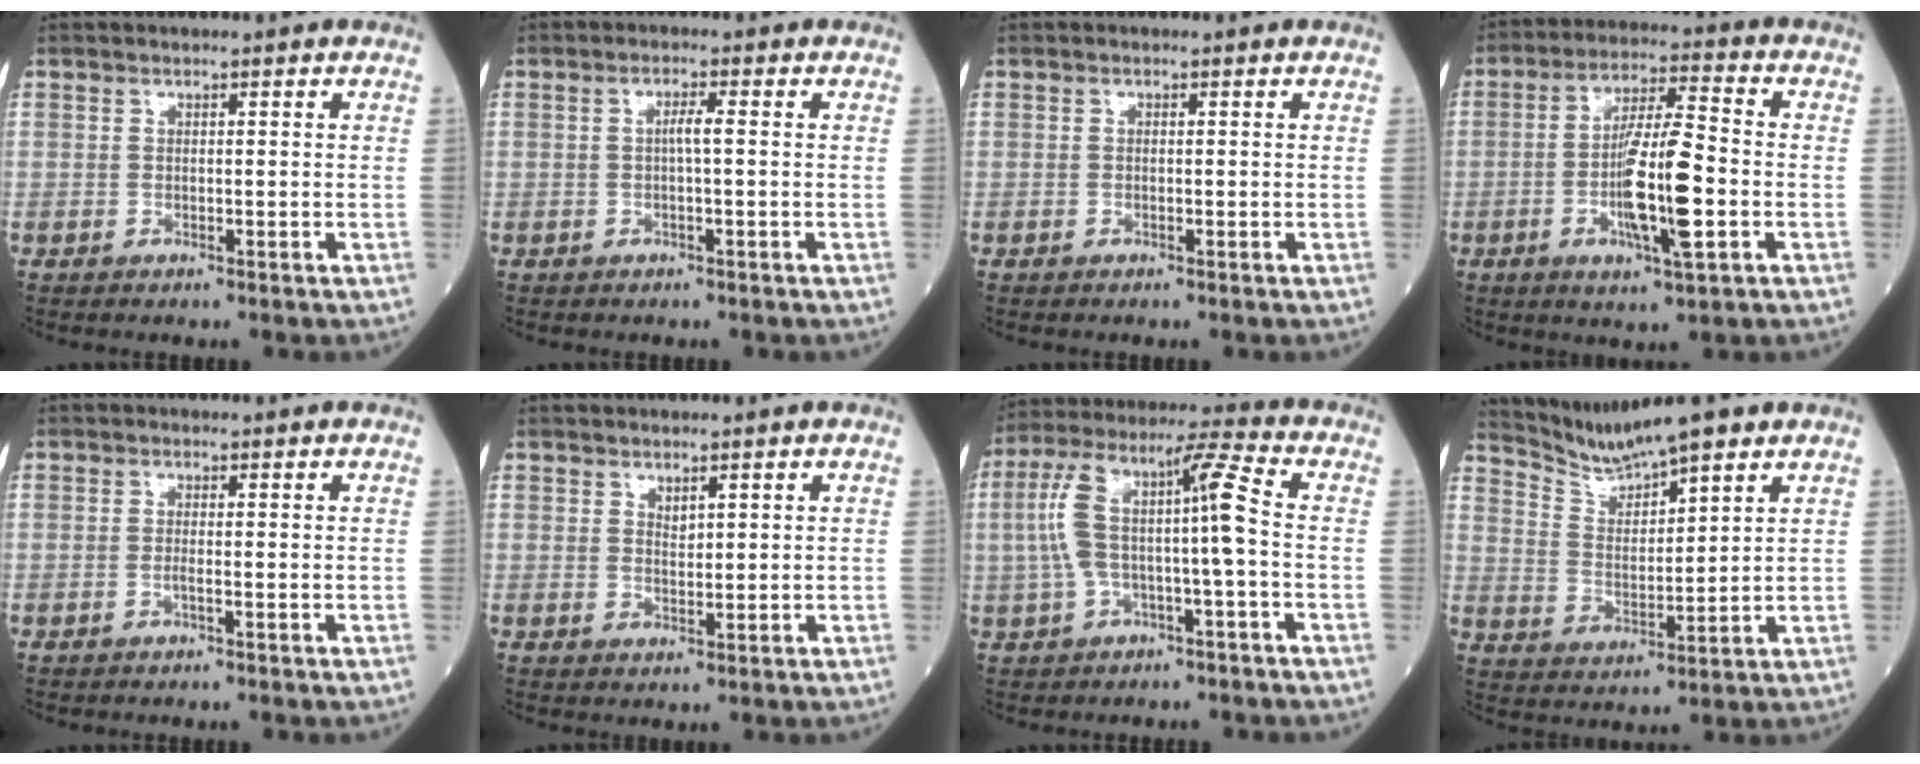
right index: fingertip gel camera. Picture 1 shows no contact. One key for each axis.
{"total": 2.1, "fx": 0.1, "fy": 0.2, "fz": 2.1, "tx": -0.044, "ty": 0.002, "tz": 0.003}
{"total": 0.0}
{"total": 12.2, "fx": -2.7, "fy": 1.6, "fz": 11.7, "tx": -0.214, "ty": -0.003, "tz": -0.047}
{"total": 0.6, "fx": -0.2, "fy": 0.0, "fz": 0.6, "tx": -0.016, "ty": -0.001, "tz": -0.003}
{"total": 1.9, "fx": 1.1, "fy": 0.8, "fz": 1.3, "tx": -0.029, "ty": -0.003, "tz": 0.025}
{"total": 12.0, "fx": -0.6, "fy": 1.9, "fz": 11.8, "tx": -0.243, "ty": 0.045, "tz": -0.009}
{"total": 8.9, "fx": 8.1, "fy": 0.3, "fz": 3.7, "tx": -0.082, "ty": 0.010, "tz": 0.158}